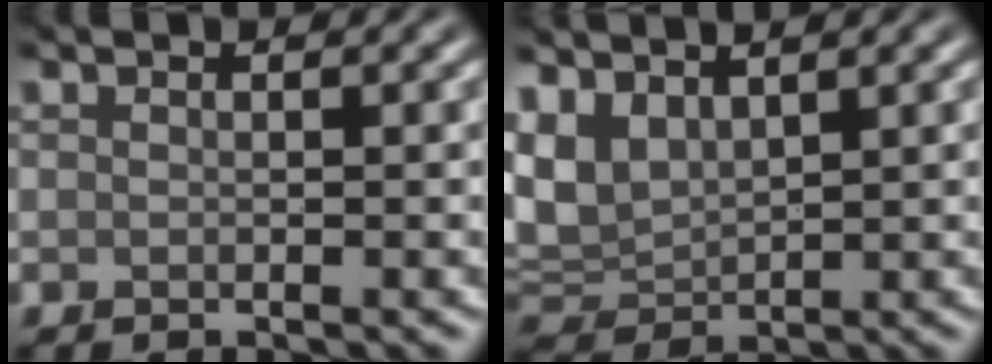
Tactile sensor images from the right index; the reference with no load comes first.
{"total": 5.6, "force": [2.5, 3.4, 3.6], "torque": [-0.098, 0.003, 0.053]}